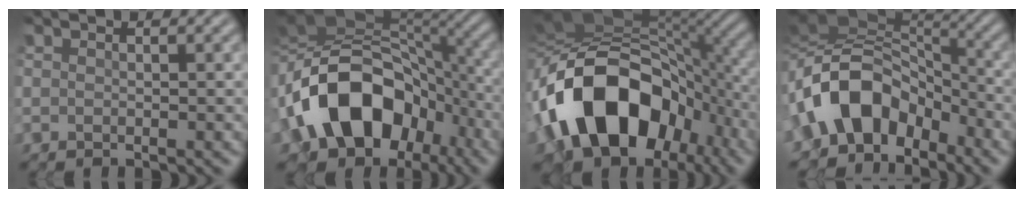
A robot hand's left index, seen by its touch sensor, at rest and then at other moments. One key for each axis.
{"total": 15.3, "fx": -3.9, "fy": 11.0, "fz": 9.9, "tx": -0.174, "ty": 0.005, "tz": -0.072}
{"total": 15.1, "fx": -4.3, "fy": 10.0, "fz": 10.5, "tx": -0.167, "ty": 0.004, "tz": -0.077}
{"total": 10.0, "fx": -3.2, "fy": 6.6, "fz": 6.7, "tx": -0.111, "ty": 0.027, "tz": -0.071}